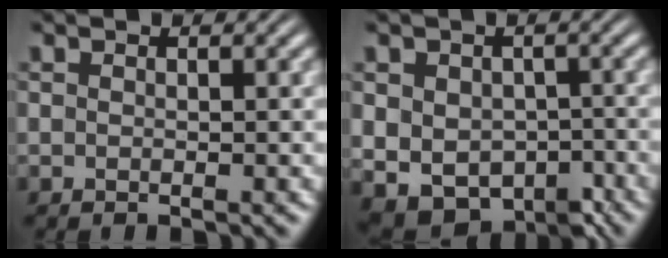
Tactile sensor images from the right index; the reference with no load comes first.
{"total": 11.5, "force": [-5.6, 8.8, 5.0], "torque": [-0.115, -0.064, -0.071]}